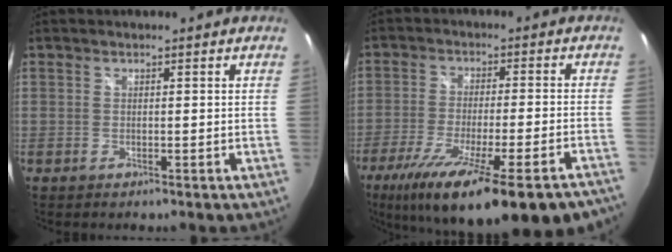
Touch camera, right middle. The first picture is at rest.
{"total": 25.3, "force": [-17.8, 4.8, 17.3], "torque": [-0.296, -0.082, -0.265]}